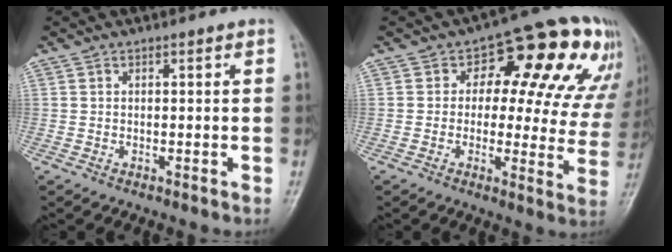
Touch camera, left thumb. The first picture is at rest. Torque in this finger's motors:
{"motor_torque": [0.39, 0.43, 0.02, -0.06, 0.11]}